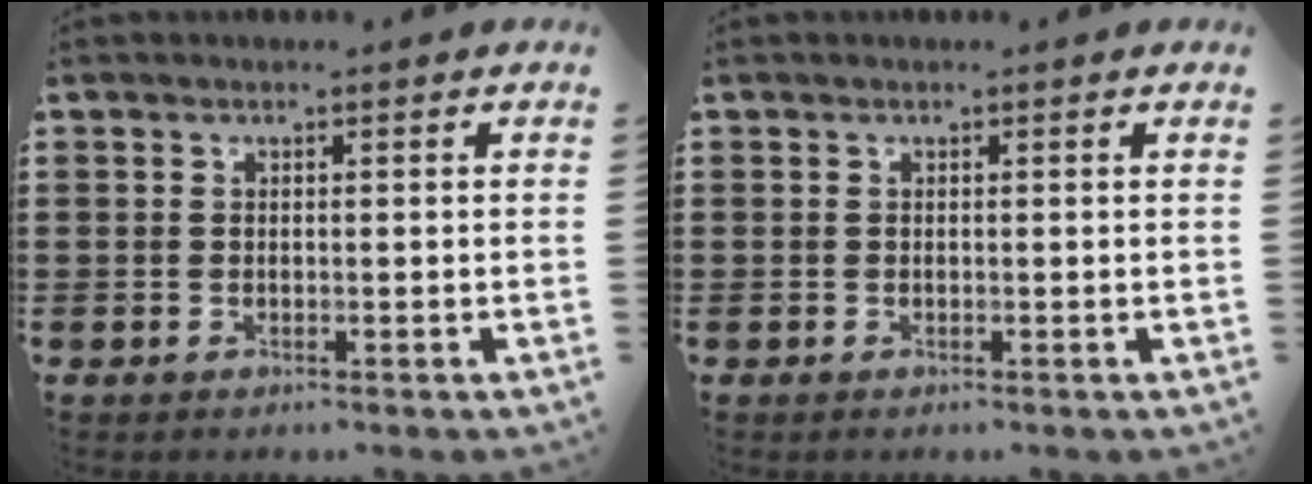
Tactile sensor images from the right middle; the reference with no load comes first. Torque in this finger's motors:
{"motor_torque": [-0.22, -0.09, 0.02, -0.01]}